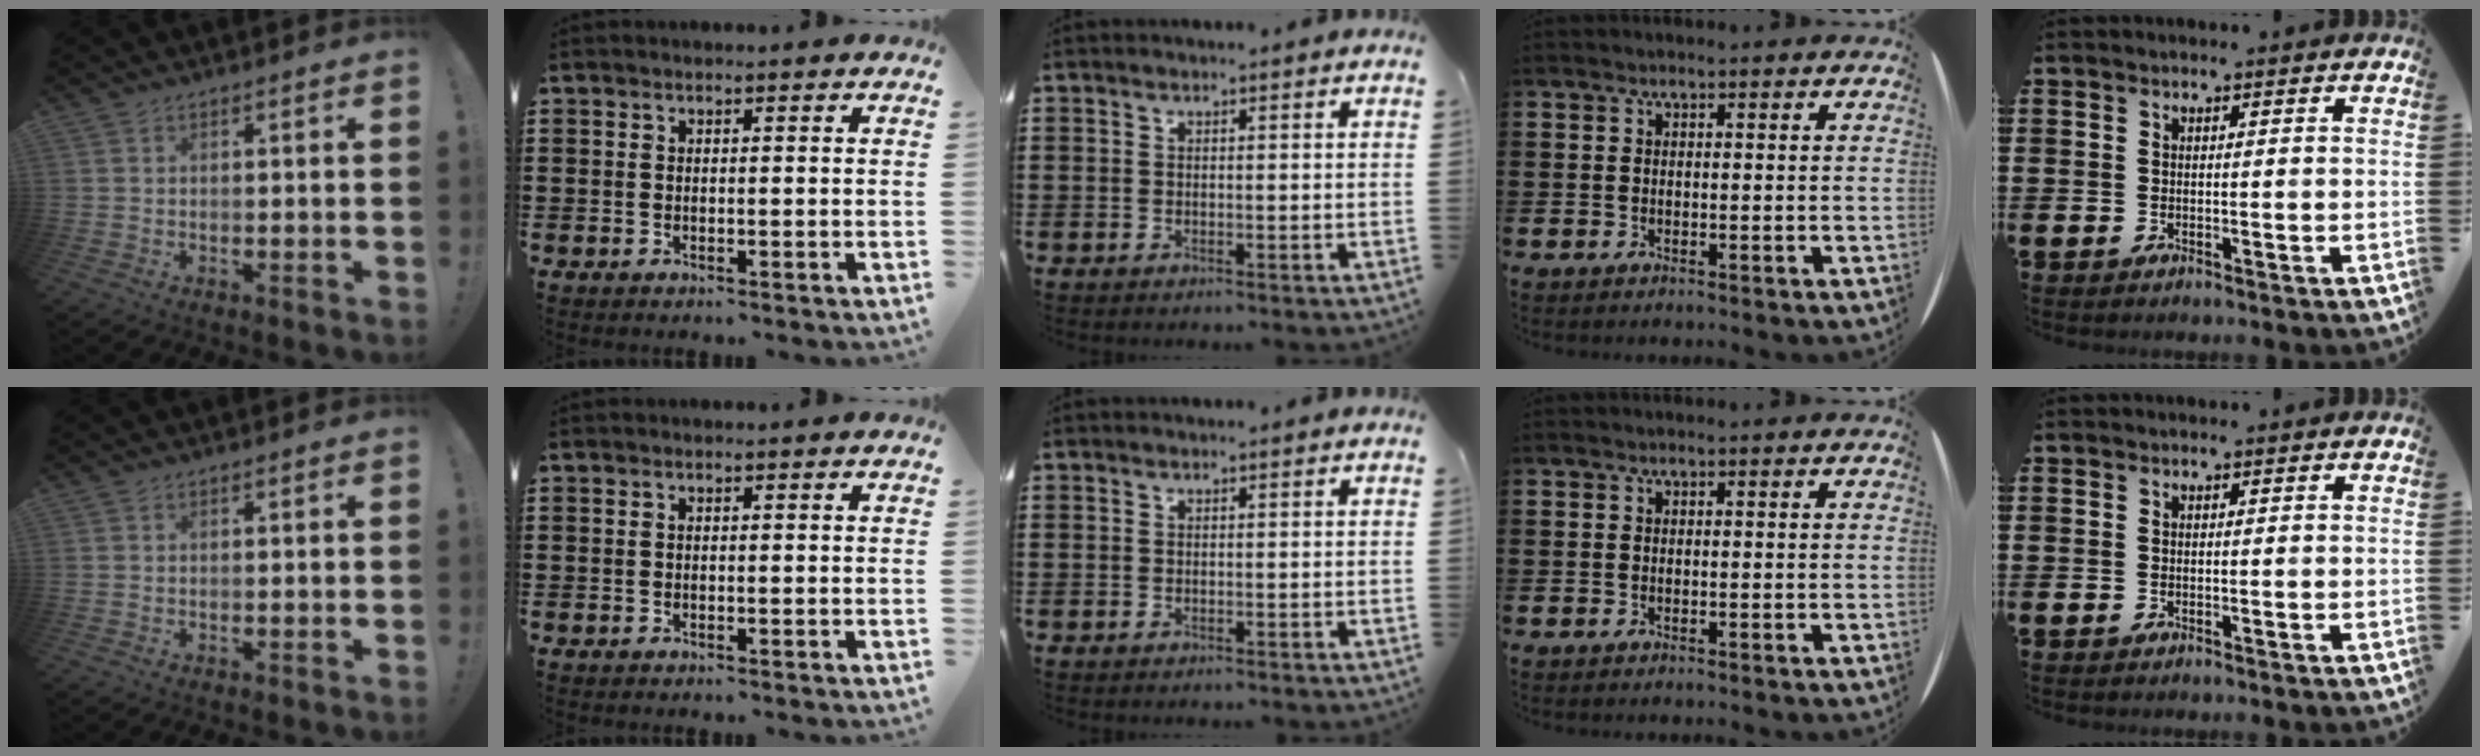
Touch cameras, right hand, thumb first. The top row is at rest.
{}